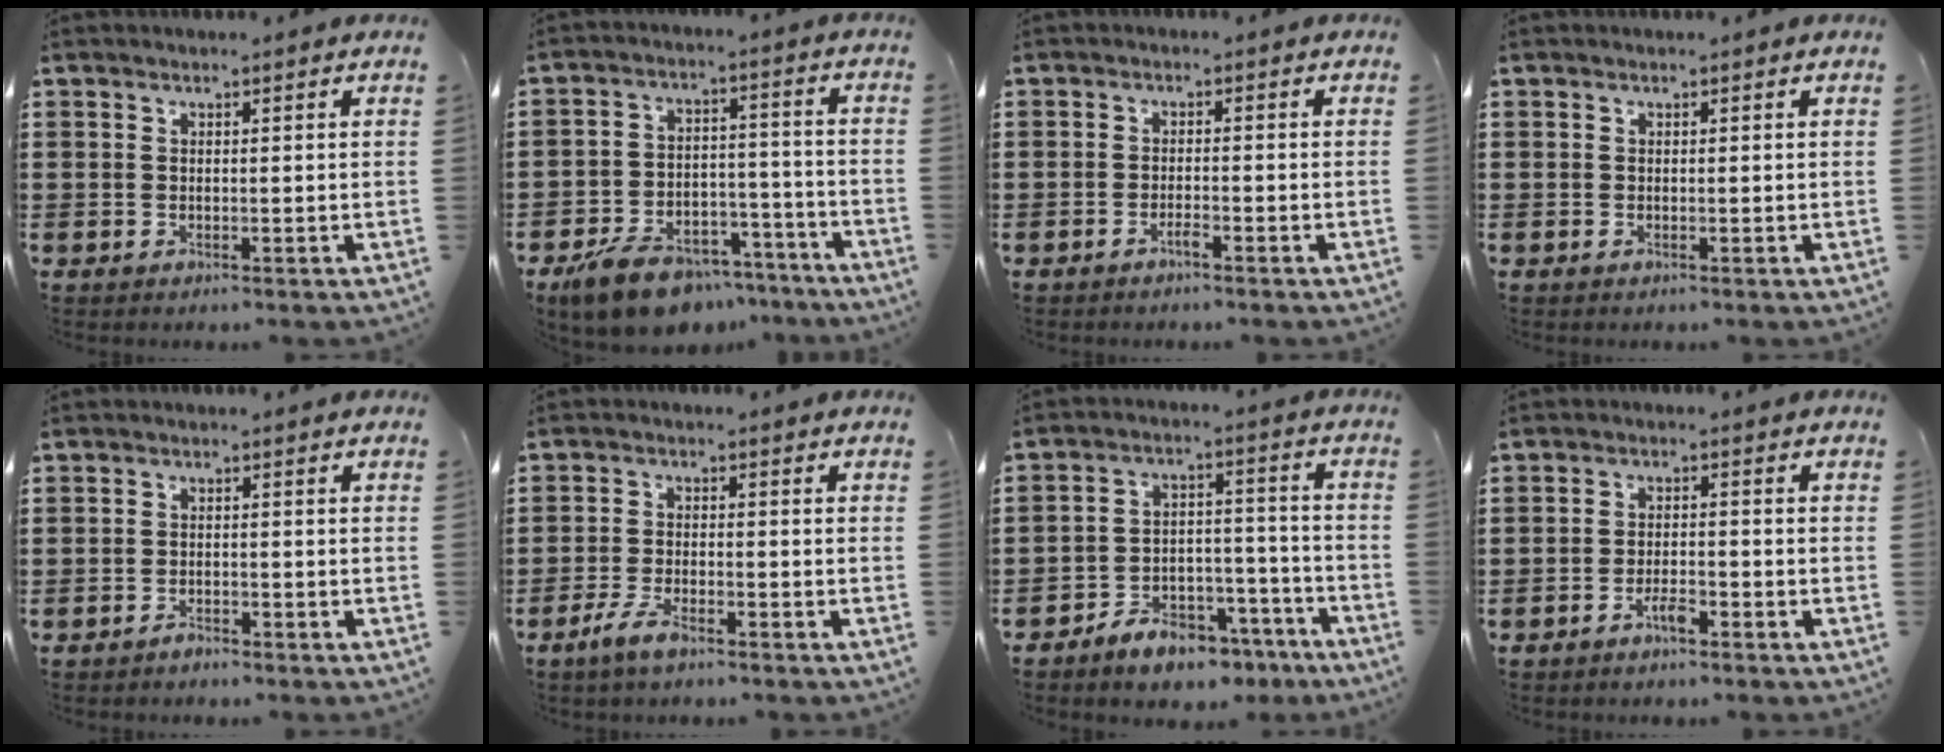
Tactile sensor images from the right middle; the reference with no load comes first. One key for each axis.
{"total": 8.8, "fx": -7.5, "fy": 3.5, "fz": 3.1, "tx": -0.058, "ty": 0.032, "tz": -0.141}
{"total": 1.6, "fx": -1.3, "fy": 0.1, "fz": 1.0, "tx": -0.019, "ty": -0.003, "tz": -0.024}
{"total": 0.0}
{"total": 1.3, "fx": -1.2, "fy": 0.3, "fz": 0.3, "tx": -0.010, "ty": -0.002, "tz": -0.024}
{"total": 3.9, "fx": -2.8, "fy": 1.0, "fz": 2.5, "tx": -0.062, "ty": 0.000, "tz": -0.058}
{"total": 6.3, "fx": -5.8, "fy": 1.9, "fz": 1.4, "tx": -0.017, "ty": 0.025, "tz": -0.111}
{"total": 2.8, "fx": -2.1, "fy": 0.6, "fz": 1.7, "tx": -0.037, "ty": 0.003, "tz": -0.042}